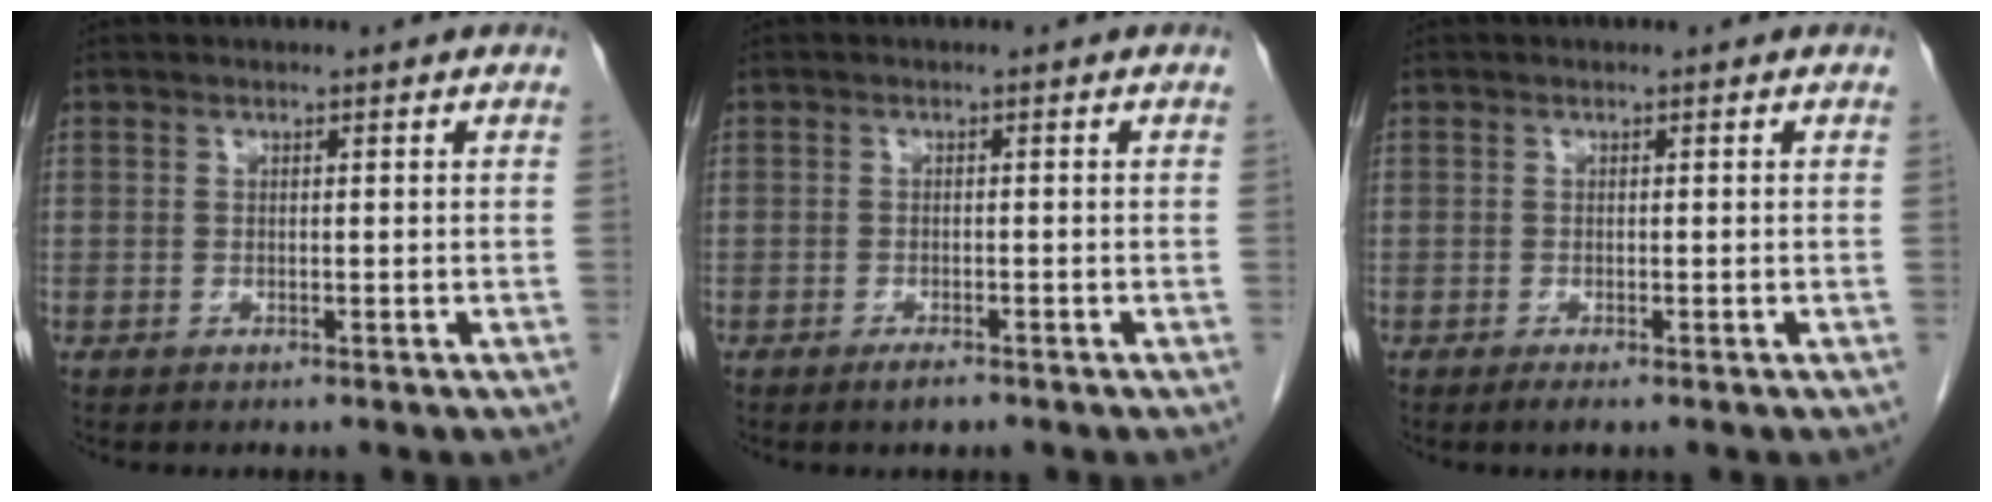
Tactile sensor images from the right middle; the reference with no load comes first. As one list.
[{"total": 1.5, "force": [-1.2, 0.3, 1.0], "torque": [-0.022, -0.003, -0.017]}, {"total": 1.0, "force": [-0.7, 0.1, 0.7], "torque": [-0.012, -0.003, -0.010]}]